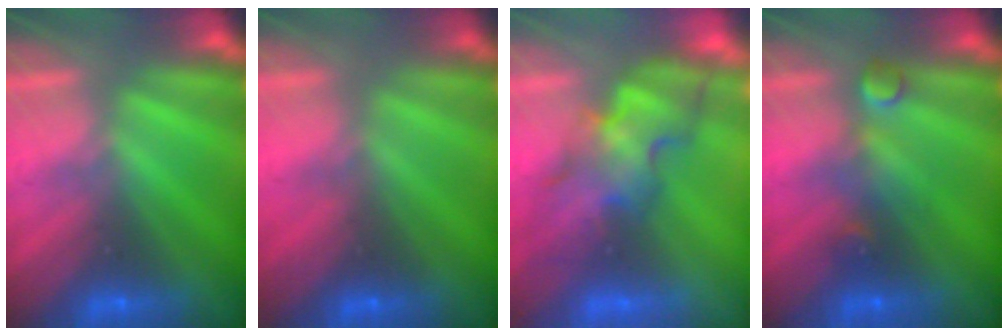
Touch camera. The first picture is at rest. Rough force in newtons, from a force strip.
{"total": 3.7}
{"total": 3.3}
{"total": 2.9}